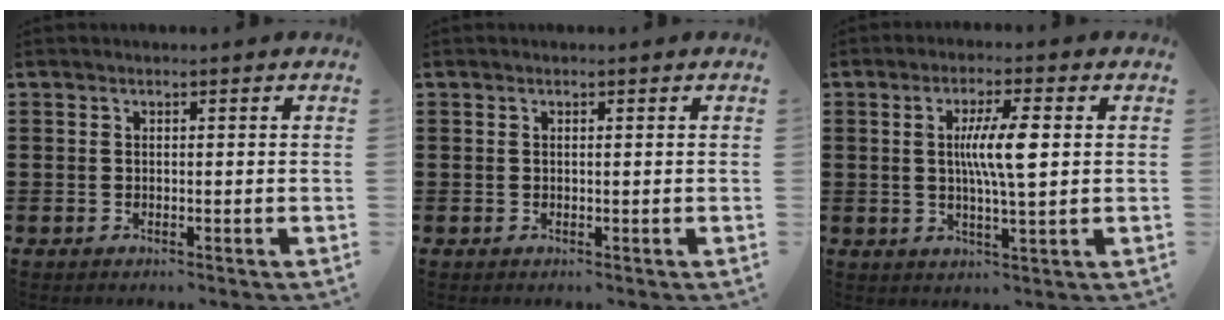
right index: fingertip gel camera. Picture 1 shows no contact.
{"total": 0.0}
{"total": 7.1, "force": [1.0, 0.9, 7.0], "torque": [-0.131, -0.002, 0.013]}